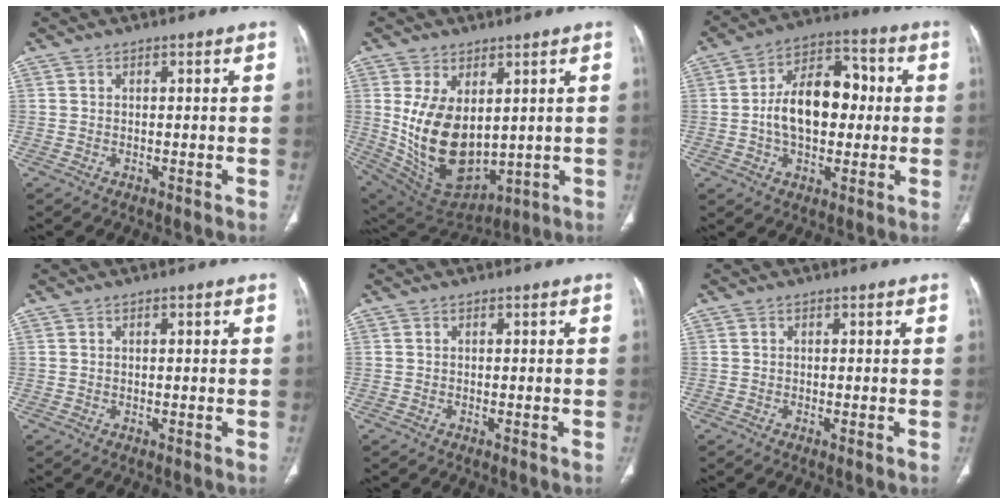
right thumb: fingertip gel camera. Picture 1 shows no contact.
{"total": 15.5, "force": [1.9, 9.5, 12.2], "torque": [-0.205, -0.022, 0.072]}
{"total": 14.9, "force": [0.1, 9.4, 11.6], "torque": [-0.163, 0.033, -0.003]}
{"total": 0.7, "force": [0.2, 0.2, 0.6], "torque": [-0.015, 0.003, 0.006]}
{"total": 0.0}
{"total": 0.8, "force": [-0.3, 0.1, 0.7], "torque": [-0.019, -0.003, -0.005]}